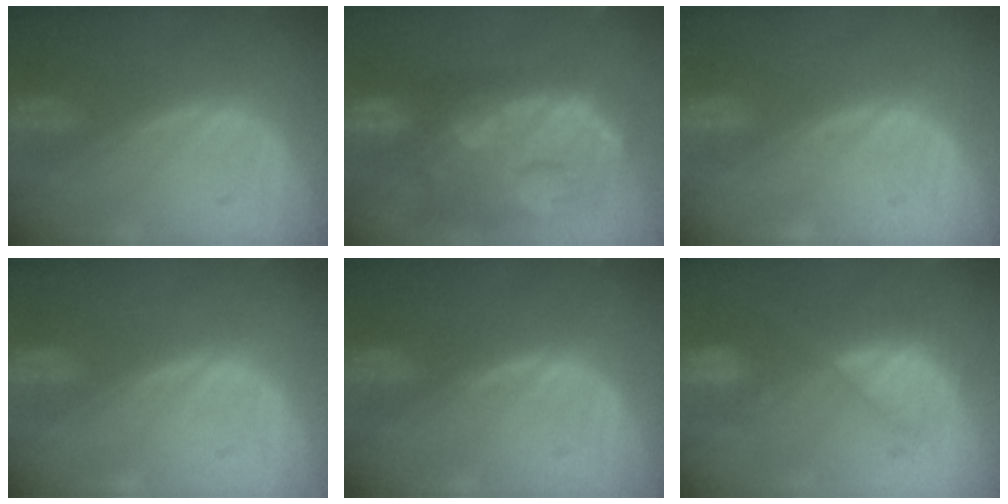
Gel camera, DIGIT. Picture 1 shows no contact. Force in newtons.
{"total": 14.5, "press": 11.7, "slide": 8.5}
{"total": 0.0}
{"total": 0.0}
{"total": 0.5, "press": 0.5, "slide": 0.2}
{"total": 7.1, "press": 6.7, "slide": 2.4}